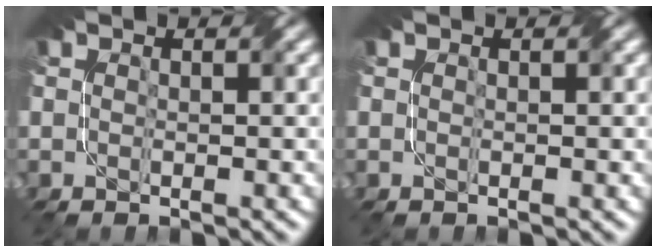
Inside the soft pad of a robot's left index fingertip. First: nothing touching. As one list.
[{"total": 0.0}]